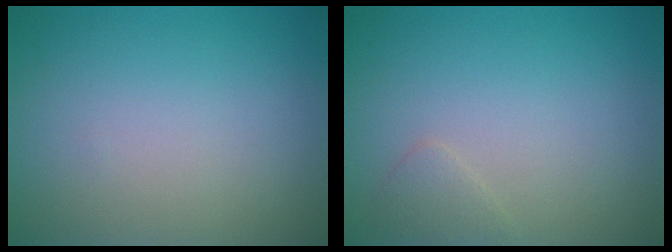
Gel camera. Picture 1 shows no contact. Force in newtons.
{"total": 1.1, "press": 1.1, "slide": 0.0}